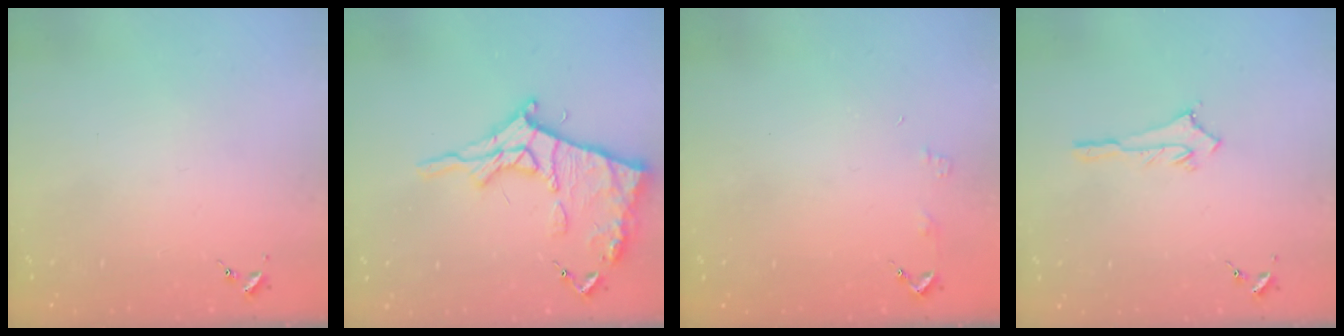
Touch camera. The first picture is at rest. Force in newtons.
{"total": 16.4, "press": 16.3, "slide": 1.7}
{"total": 2.9, "press": 2.9, "slide": 0.2}
{"total": 2.8, "press": 2.8, "slide": 0.2}